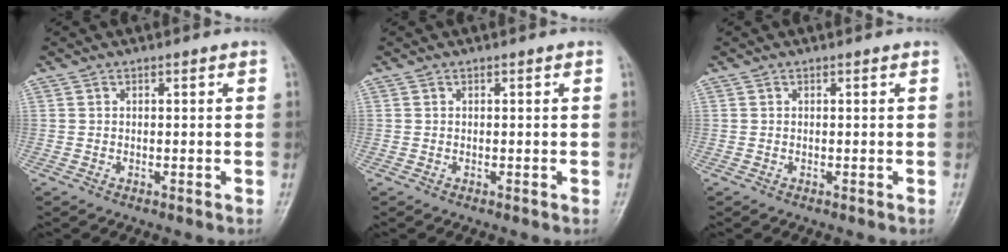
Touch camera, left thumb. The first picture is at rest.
{"total": 0.0}
{"total": 0.0}